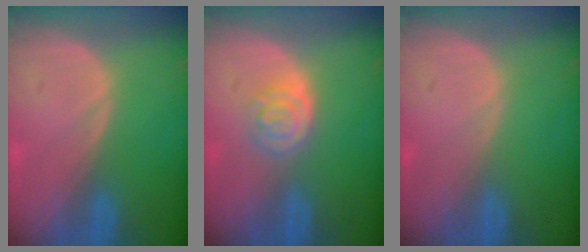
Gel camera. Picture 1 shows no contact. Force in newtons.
{"total": 4.3, "press": 3.8, "slide": 2.0}
{"total": 0.0}